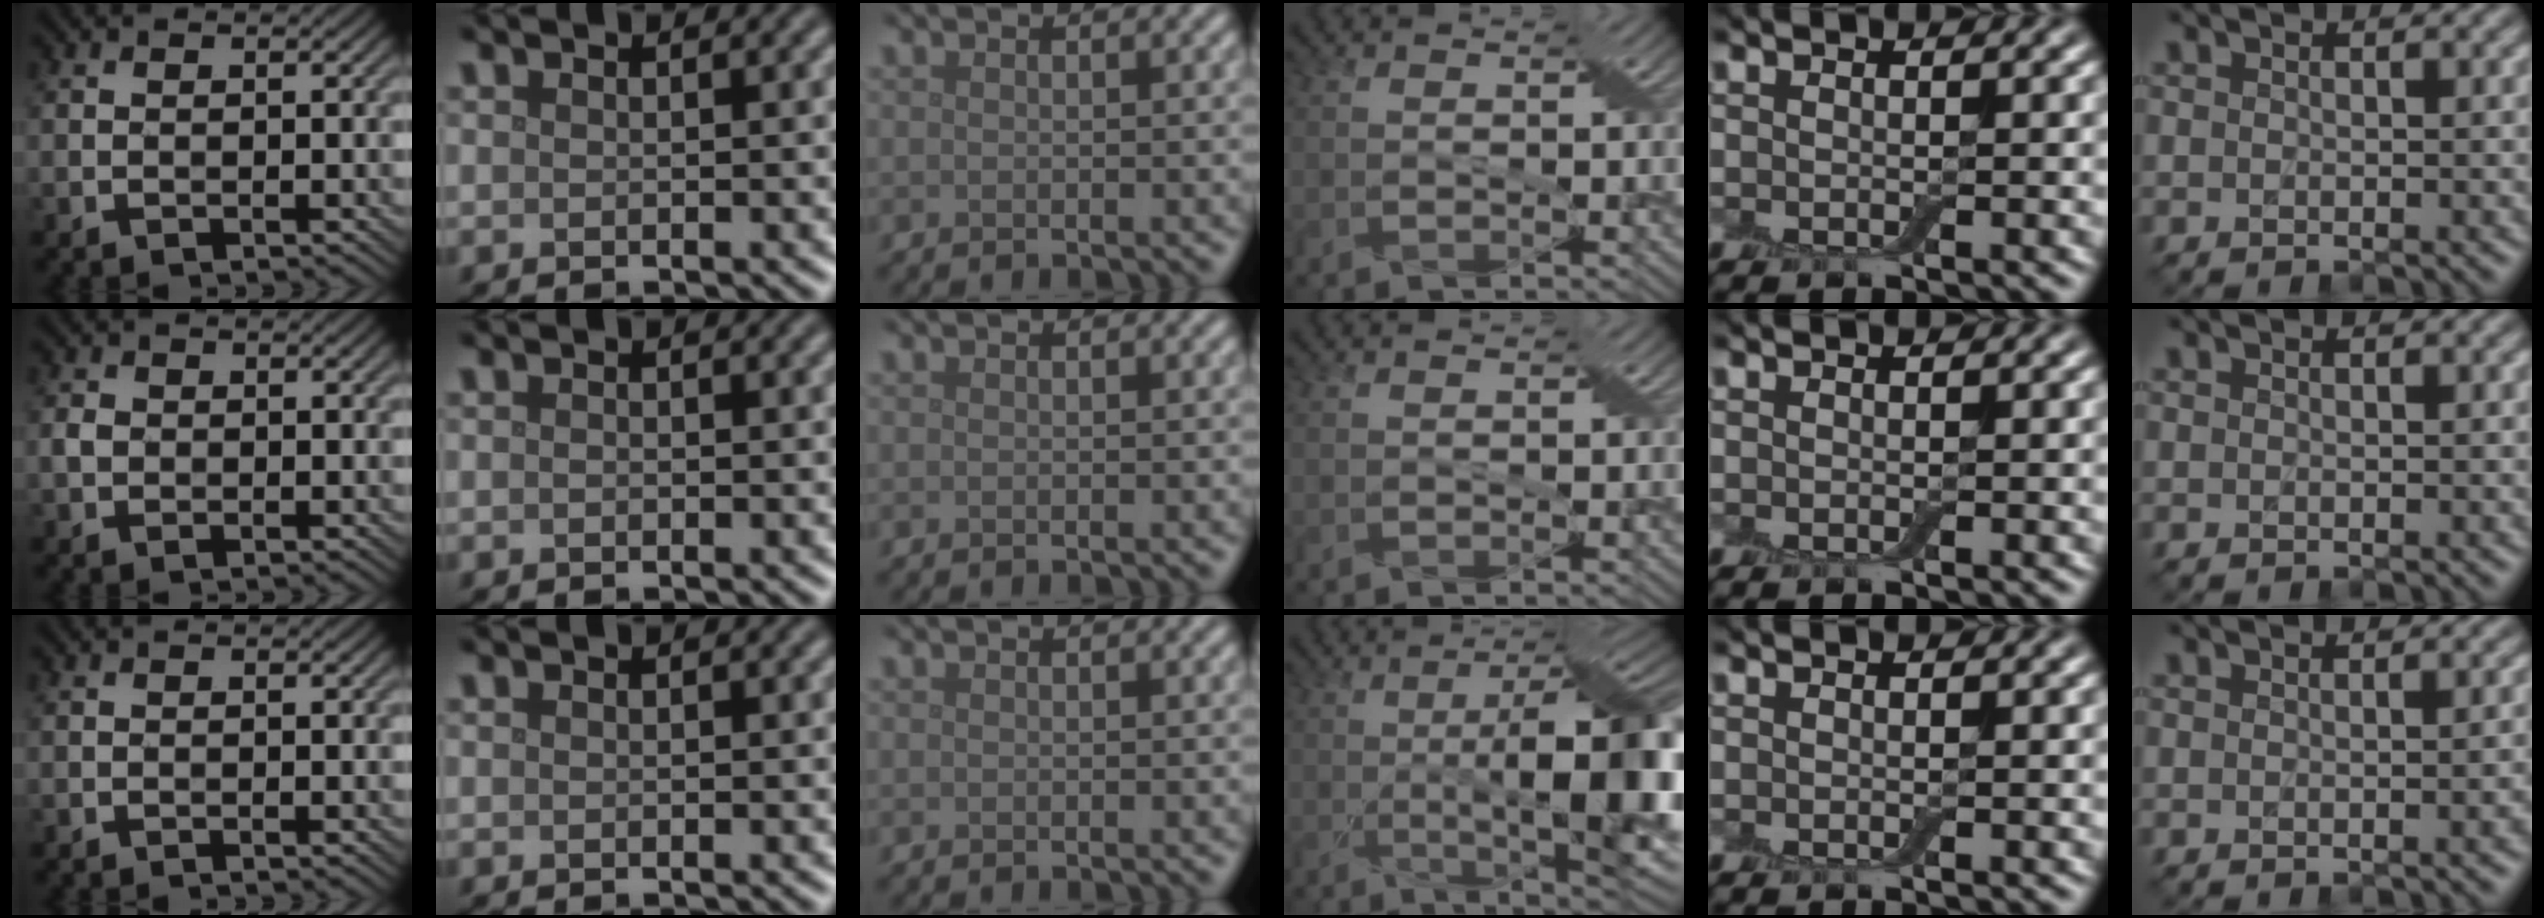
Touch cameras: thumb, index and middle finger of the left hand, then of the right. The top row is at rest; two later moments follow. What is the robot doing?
{"motion": "extract", "object": "backpack"}